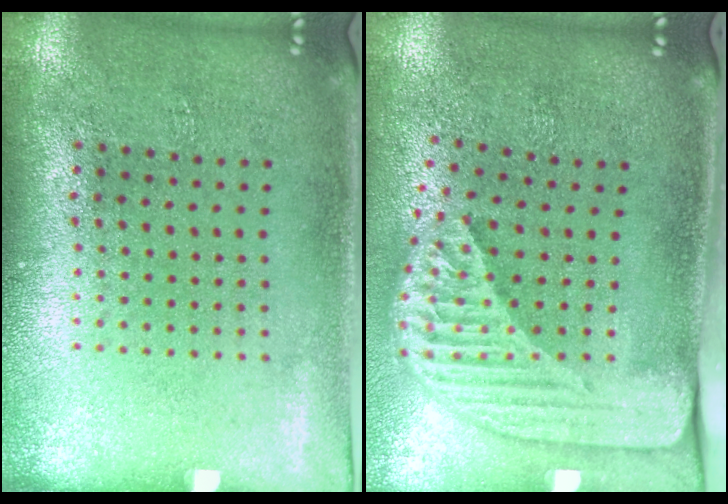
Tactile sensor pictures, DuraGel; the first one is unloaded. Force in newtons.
{"total": 2.4, "press": 1.7, "slide": 1.7}